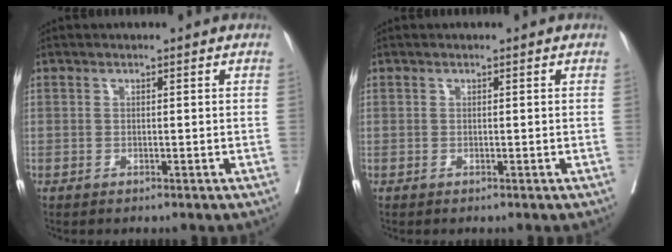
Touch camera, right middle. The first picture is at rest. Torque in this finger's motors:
{"motor_torque": [0.05, -0.05, -0.01, 0.00]}